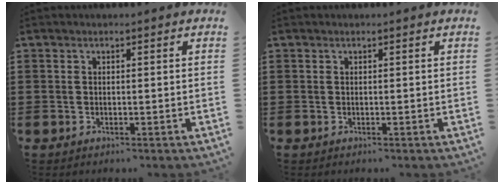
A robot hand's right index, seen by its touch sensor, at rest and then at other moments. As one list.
[{"total": 0.0}]